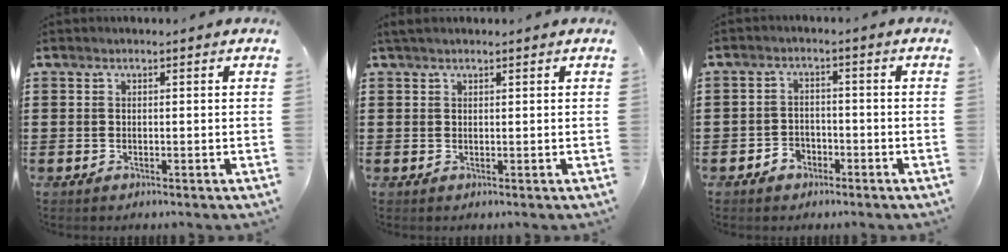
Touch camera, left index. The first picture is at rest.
{"total": 1.2, "force": [0.9, 0.4, 0.7], "torque": [-0.015, 0.003, 0.017]}
{"total": 2.5, "force": [-2.0, 1.4, 0.2], "torque": [-0.013, 0.004, -0.044]}